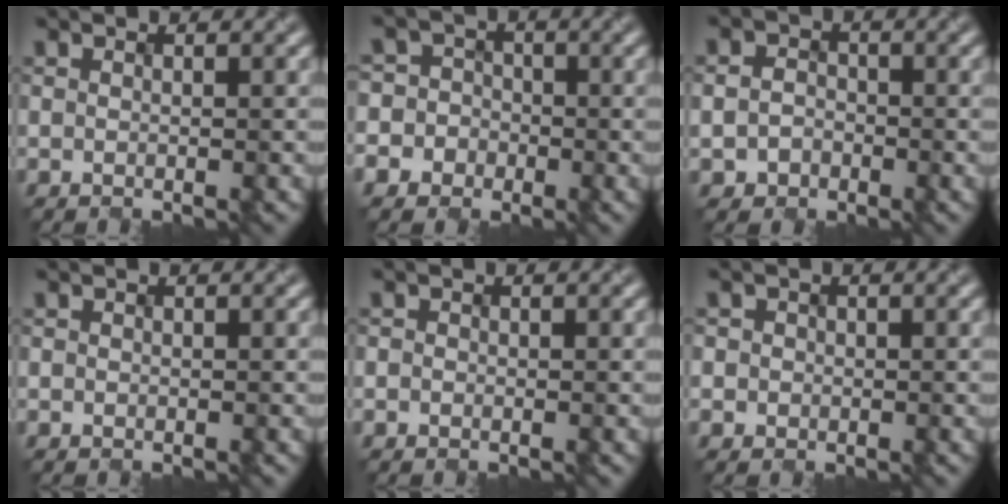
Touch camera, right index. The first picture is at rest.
{"total": 4.3, "force": [-1.5, 4.0, -0.1], "torque": [0.025, 0.026, -0.052]}
{"total": 2.1, "force": [-1.3, 1.6, 0.1], "torque": [-0.006, -0.001, -0.021]}
{"total": 0.6, "force": [-0.4, -0.2, -0.4], "torque": [0.000, 0.000, 0.002]}
{"total": 0.6, "force": [-0.5, 0.1, -0.4], "torque": [0.003, 0.000, -0.001]}
{"total": 1.1, "force": [-0.5, 0.8, -0.5], "torque": [0.006, -0.003, -0.001]}